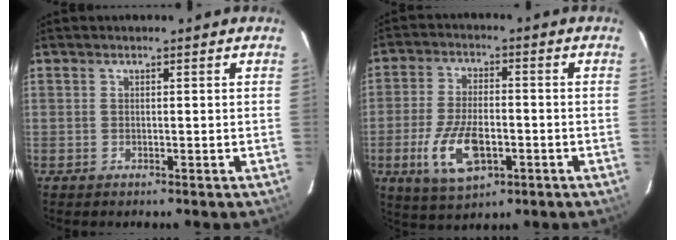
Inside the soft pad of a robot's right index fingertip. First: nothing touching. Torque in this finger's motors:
{"motor_torque": [1.64, -0.50, 0.31, 0.08]}